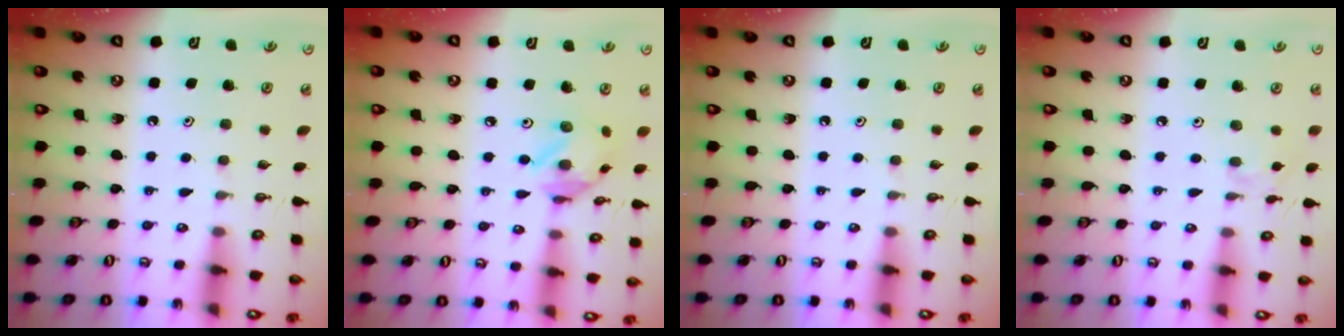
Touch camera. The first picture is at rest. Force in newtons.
{"total": 9.3, "press": 9.3, "slide": 0.6}
{"total": 0.0}
{"total": 2.8, "press": 2.8, "slide": 0.1}